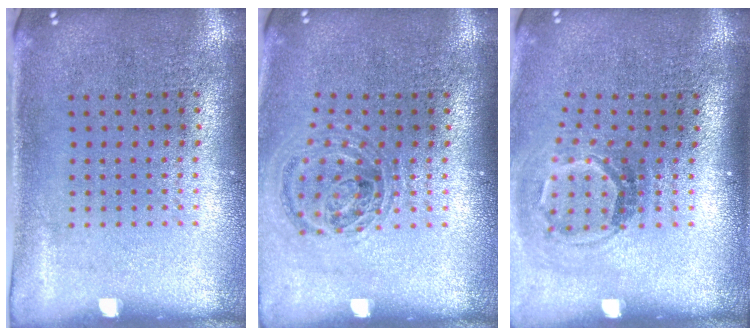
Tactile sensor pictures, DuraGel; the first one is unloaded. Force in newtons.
{"total": 0.9, "press": 0.9, "slide": 0.3}
{"total": 1.8, "press": 1.2, "slide": 1.4}